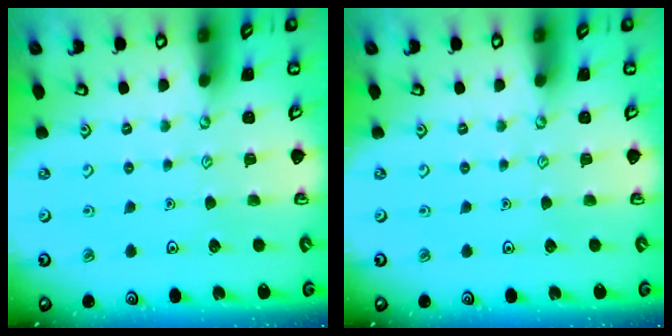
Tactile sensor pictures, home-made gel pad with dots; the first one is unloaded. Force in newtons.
{"total": 0.0}